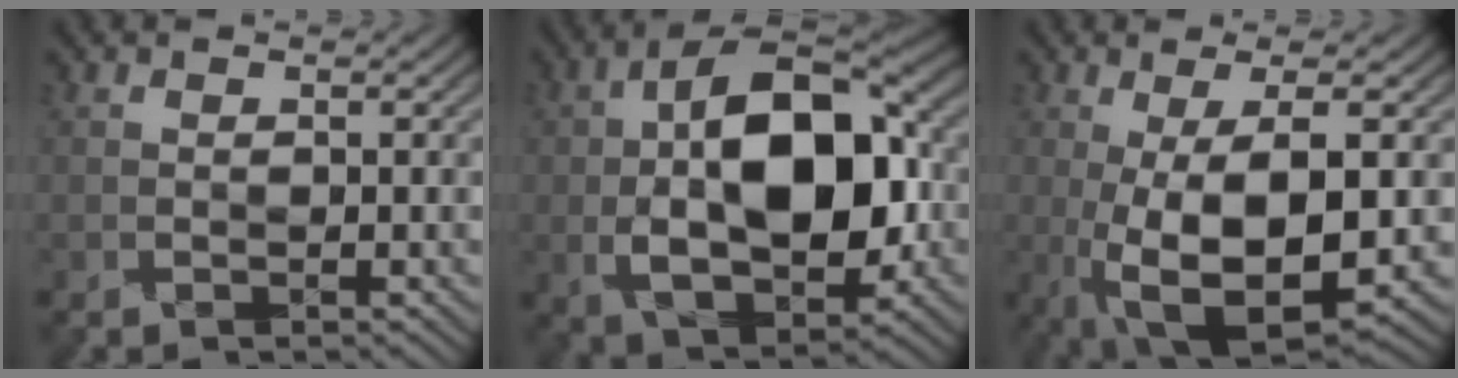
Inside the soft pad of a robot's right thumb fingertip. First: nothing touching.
{"total": 16.3, "force": [-0.8, 9.4, 13.3], "torque": [-0.226, 0.005, -0.020]}
{"total": 11.2, "force": [-1.7, 3.9, 10.3], "torque": [-0.185, -0.006, -0.028]}